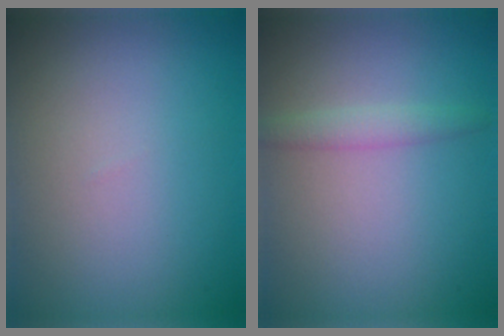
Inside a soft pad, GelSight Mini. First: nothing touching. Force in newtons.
{"total": 1.5, "press": 1.5, "slide": 0.0}